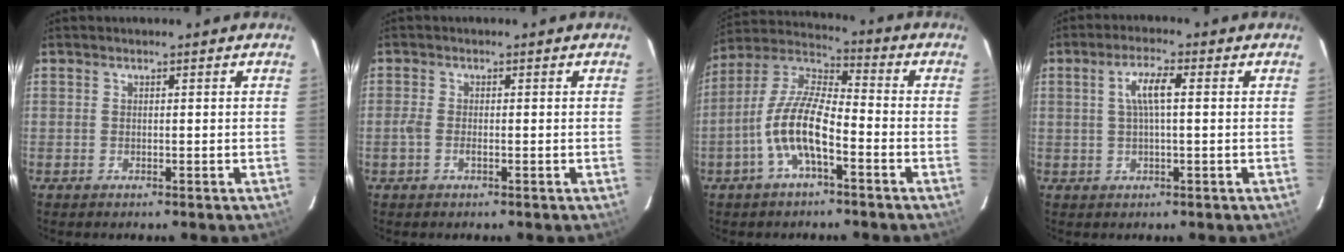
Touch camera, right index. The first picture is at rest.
{"total": 2.1, "force": [-0.7, 0.8, 1.8], "torque": [-0.039, -0.002, -0.015]}
{"total": 11.8, "force": [-4.7, 3.6, 10.2], "torque": [-0.215, 0.006, -0.093]}
{"total": 4.8, "force": [0.8, 0.8, 4.7], "torque": [-0.090, 0.007, 0.015]}